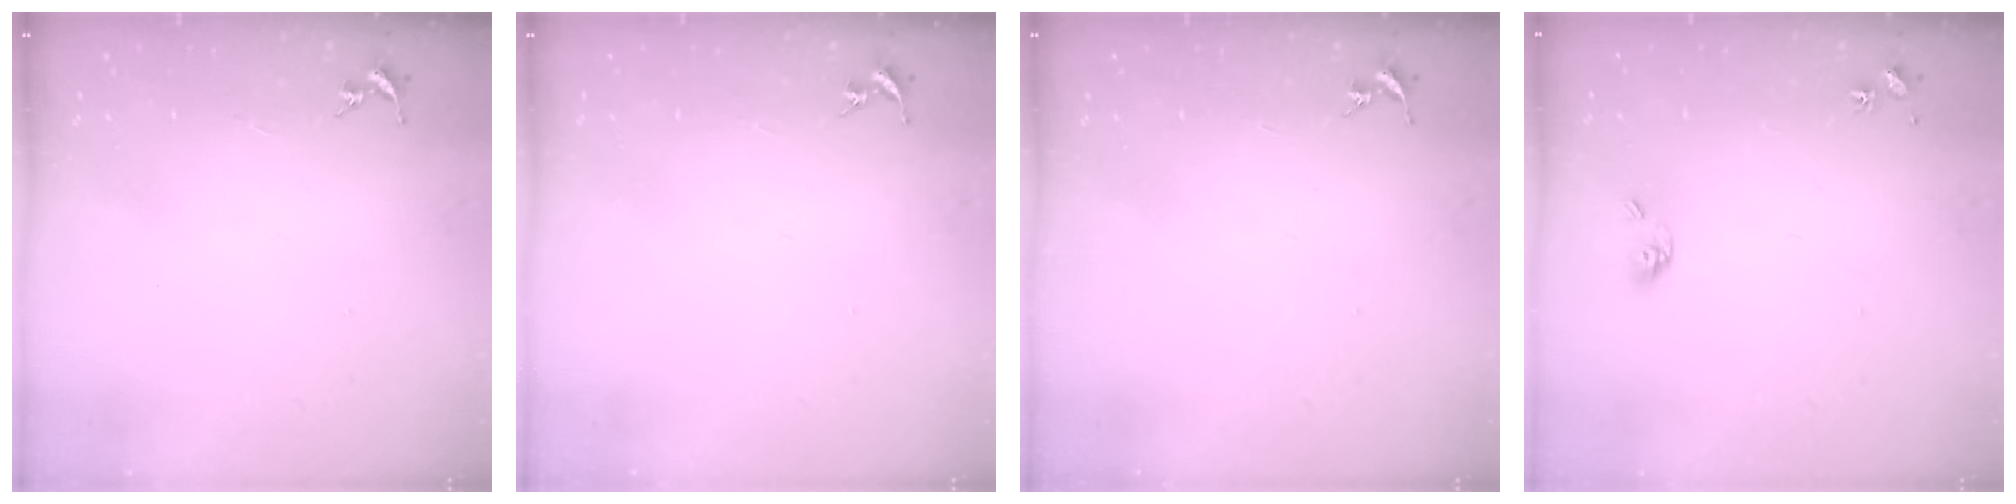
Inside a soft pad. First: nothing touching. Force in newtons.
{"total": 0.0}
{"total": 0.0}
{"total": 5.8, "press": 5.3, "slide": 2.3}